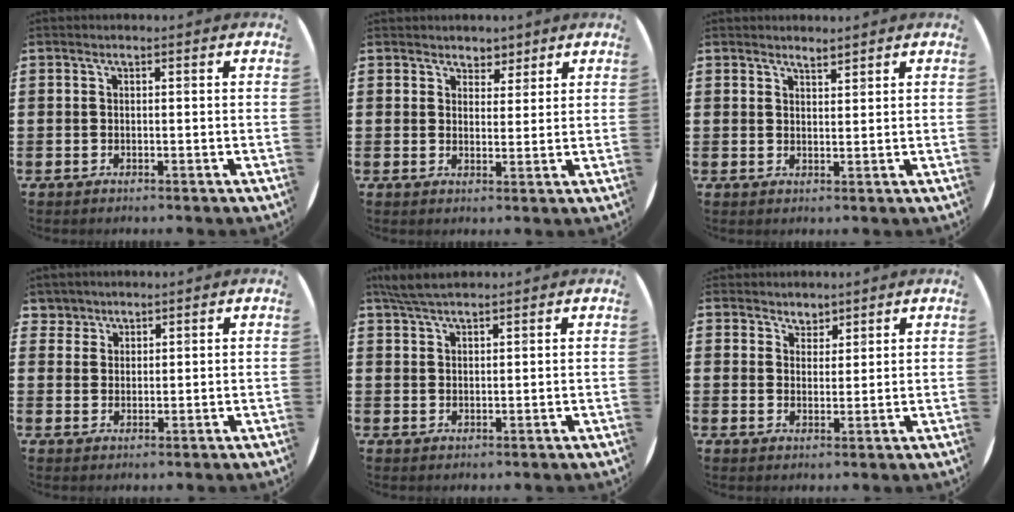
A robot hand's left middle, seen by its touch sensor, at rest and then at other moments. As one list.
[{"total": 2.8, "force": [2.5, 1.2, -0.1], "torque": [0.004, -0.003, 0.045]}, {"total": 1.8, "force": [1.8, 0.0, 0.0], "torque": [-0.001, -0.002, 0.033]}, {"total": 2.7, "force": [2.3, 1.4, -0.1], "torque": [0.003, 0.002, 0.043]}, {"total": 4.1, "force": [3.5, 0.8, 2.0], "torque": [-0.047, 0.000, 0.065]}, {"total": 2.8, "force": [2.6, 1.1, -0.3], "torque": [0.000, -0.003, 0.049]}]